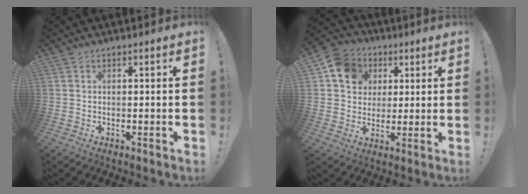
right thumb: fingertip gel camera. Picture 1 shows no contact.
{"total": 11.9, "force": [3.8, 10.3, 4.6], "torque": [-0.053, -0.012, 0.076]}